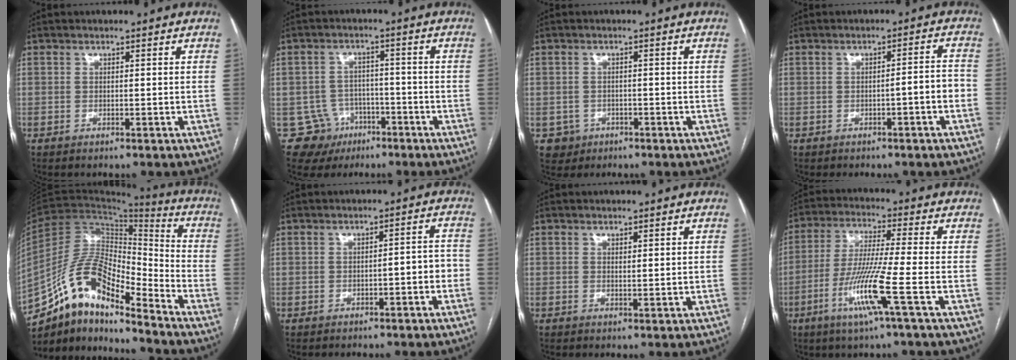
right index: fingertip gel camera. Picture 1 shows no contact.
{"total": 6.9, "force": [-3.2, 6.1, -0.1], "torque": [0.009, 0.013, -0.043]}
{"total": 3.1, "force": [-1.3, 2.9, 0.0], "torque": [0.008, 0.011, -0.016]}
{"total": 3.2, "force": [-1.3, 0.0, 2.9], "torque": [-0.032, 0.010, -0.020]}
{"total": 15.4, "force": [-11.3, 4.1, 9.6], "torque": [-0.177, 0.040, -0.203]}
{"total": 3.0, "force": [-1.1, 0.8, 2.6], "torque": [-0.032, 0.015, -0.013]}
{"total": 0.8, "force": [0.6, 0.2, 0.6], "torque": [-0.009, -0.005, 0.010]}
{"total": 10.8, "force": [-4.1, -1.3, 9.9], "torque": [-0.196, -0.021, -0.084]}